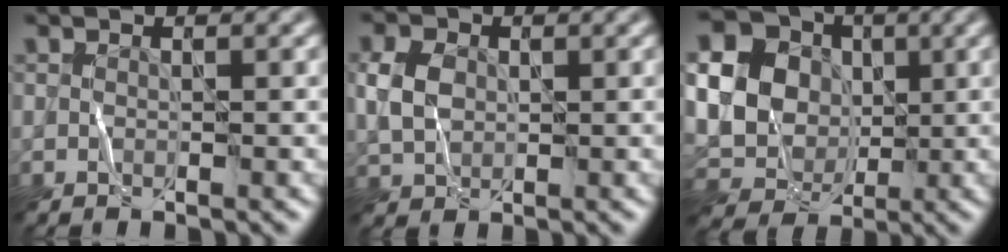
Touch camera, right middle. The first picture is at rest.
{"total": 3.0, "force": [0.6, 2.5, 1.6], "torque": [-0.054, 0.005, 0.014]}
{"total": 14.5, "force": [2.9, 13.1, 5.4], "torque": [-0.169, 0.017, 0.048]}